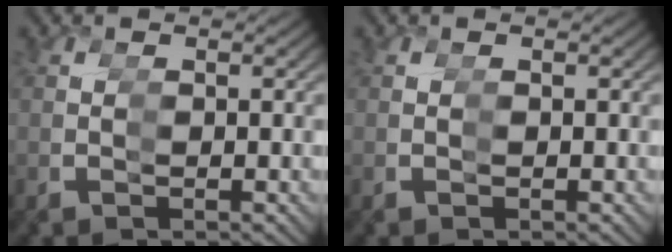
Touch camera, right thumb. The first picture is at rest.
{"total": 0.0}